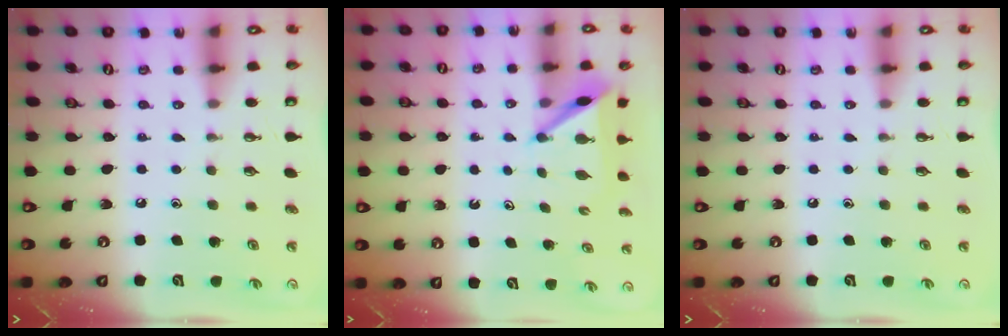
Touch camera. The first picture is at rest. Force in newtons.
{"total": 5.7, "press": 5.7, "slide": 0.3}
{"total": 0.0}